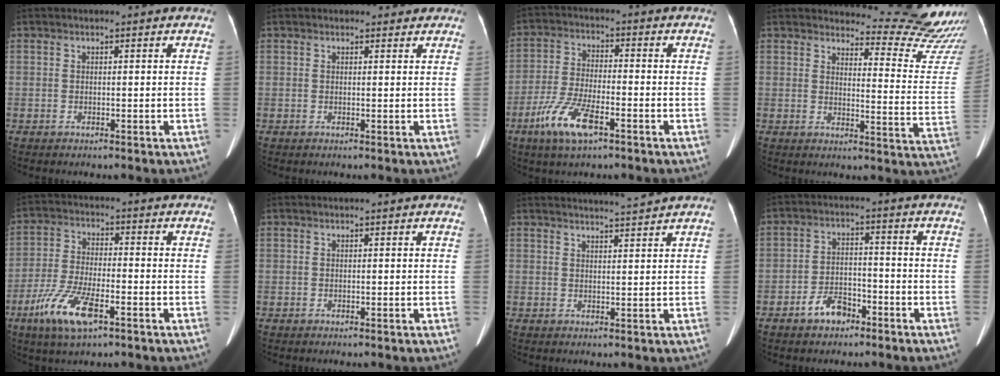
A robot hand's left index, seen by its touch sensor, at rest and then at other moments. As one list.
[{"total": 1.8, "force": [1.5, 1.0, 0.1], "torque": [0.004, 0.002, 0.010]}, {"total": 8.8, "force": [-4.8, 2.3, 7.0], "torque": [-0.149, -0.011, -0.091]}, {"total": 14.6, "force": [14.6, 0.4, 0.9], "torque": [0.006, -0.131, 0.146]}, {"total": 9.7, "force": [-5.1, 2.6, 7.8], "torque": [-0.164, -0.014, -0.094]}, {"total": 0.0}, {"total": 4.0, "force": [3.7, -1.3, 0.7], "torque": [-0.012, -0.002, 0.055]}, {"total": 5.3, "force": [-3.5, 2.9, 2.6], "torque": [-0.054, 0.013, -0.058]}]